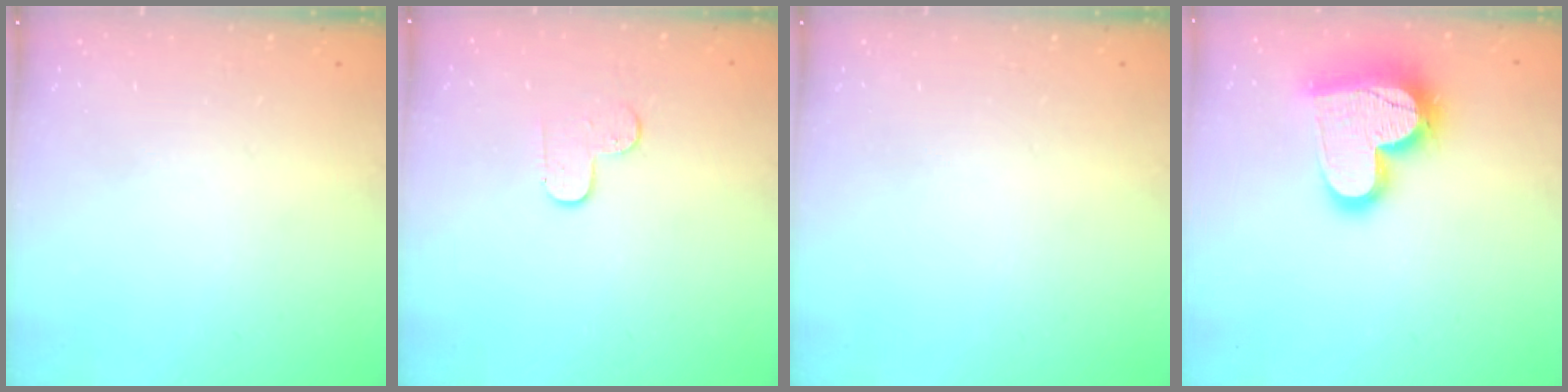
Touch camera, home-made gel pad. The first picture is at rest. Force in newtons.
{"total": 4.3, "press": 4.3, "slide": 0.4}
{"total": 0.0}
{"total": 18.6, "press": 18.5, "slide": 1.5}